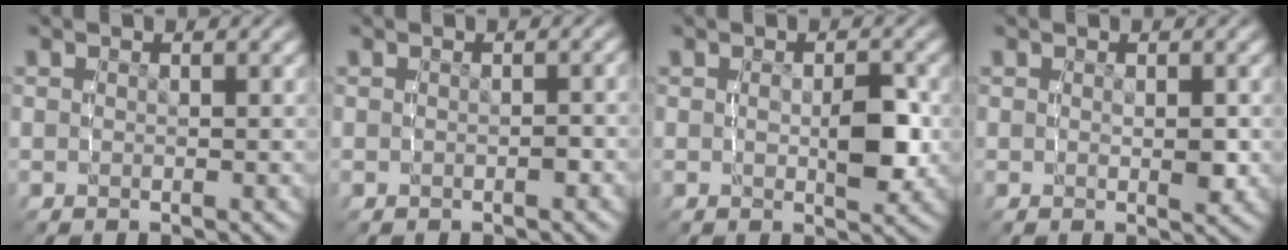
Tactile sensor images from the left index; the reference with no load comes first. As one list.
[{"total": 0.6, "force": [-0.4, 0.4, 0.2], "torque": [-0.005, 0.002, -0.008]}, {"total": 2.1, "force": [0.2, 0.9, 1.8], "torque": [-0.030, -0.003, 0.001]}, {"total": 1.1, "force": [0.2, 0.7, 0.8], "torque": [-0.010, -0.003, 0.003]}]